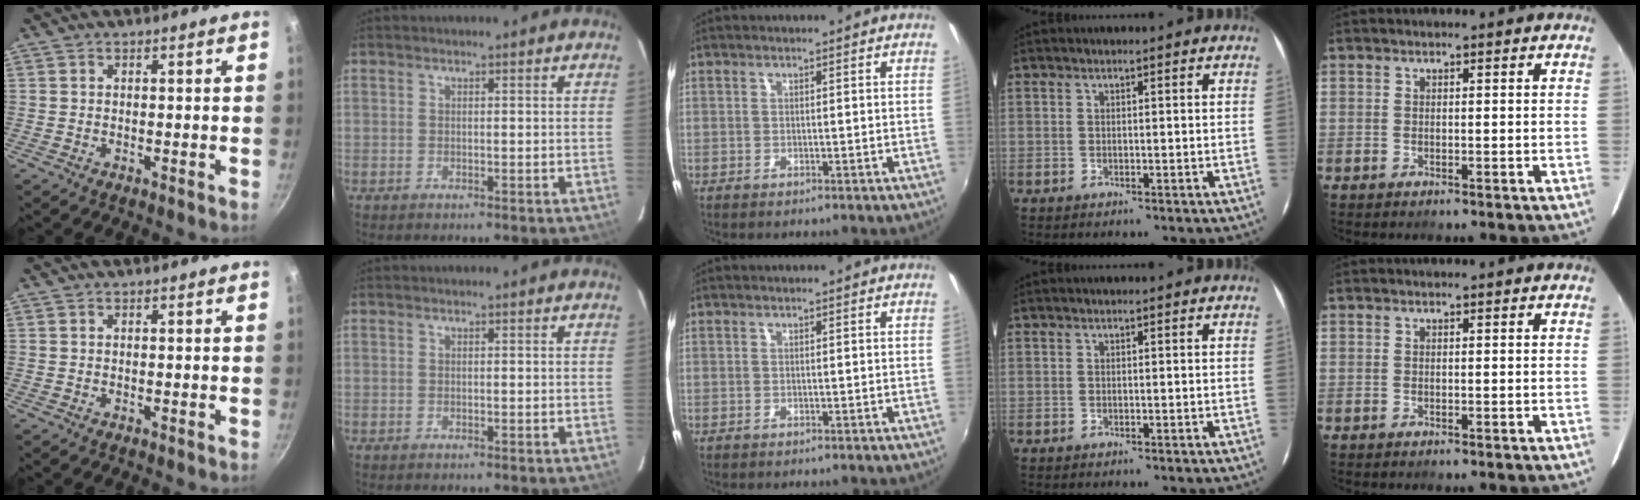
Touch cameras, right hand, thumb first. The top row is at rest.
{}